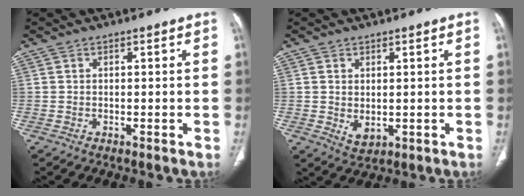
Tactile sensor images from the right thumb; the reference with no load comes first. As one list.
[{"total": 3.2, "force": [-0.1, 2.2, 2.4], "torque": [-0.035, -0.008, 0.011]}]